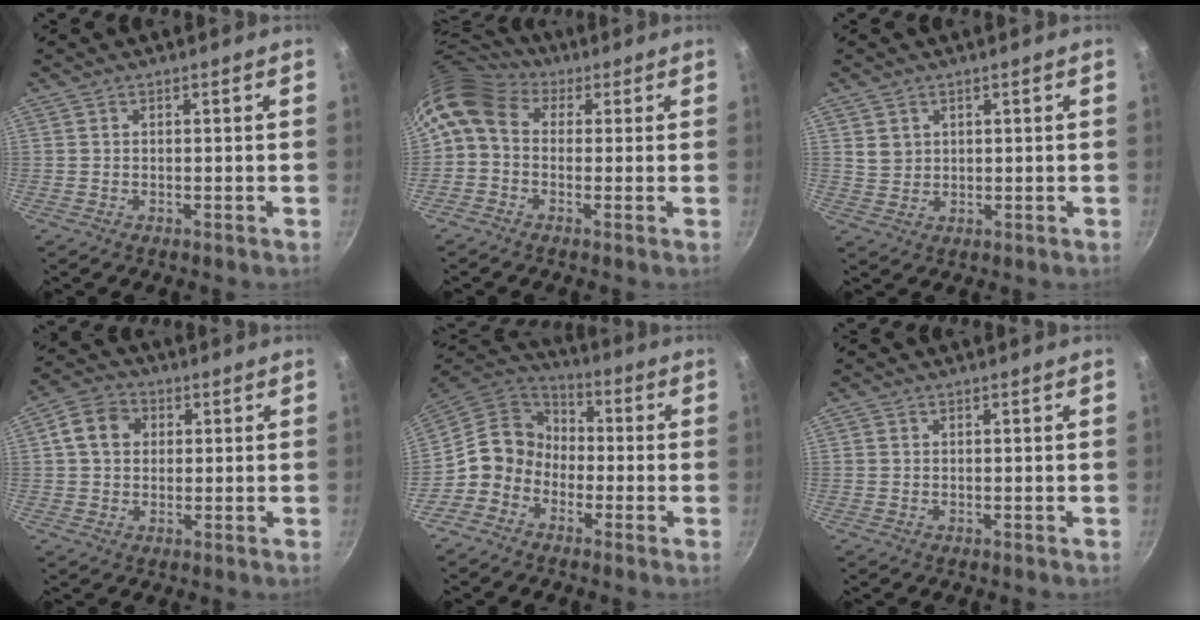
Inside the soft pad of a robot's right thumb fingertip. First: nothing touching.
{"total": 10.5, "force": [1.9, 8.0, 6.5], "torque": [-0.128, 0.029, 0.014]}
{"total": 3.0, "force": [1.2, 2.5, 1.2], "torque": [-0.008, 0.003, 0.029]}
{"total": 7.5, "force": [1.6, 6.1, 4.1], "torque": [-0.053, 0.012, 0.016]}
{"total": 10.2, "force": [-3.1, 8.8, 4.2], "torque": [-0.032, 0.047, -0.082]}
{"total": 0.5, "force": [0.1, 0.5, 0.2], "torque": [-0.003, 0.002, 0.000]}